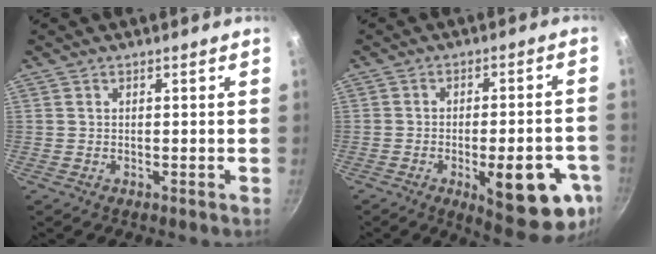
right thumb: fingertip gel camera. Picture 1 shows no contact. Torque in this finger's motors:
{"motor_torque": [1.90, 1.65, 1.65, -0.29, 0.32]}